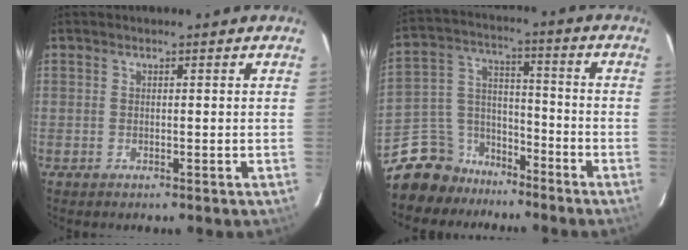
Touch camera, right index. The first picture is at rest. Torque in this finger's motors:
{"motor_torque": [-0.01, -0.34, -0.70, -0.21]}